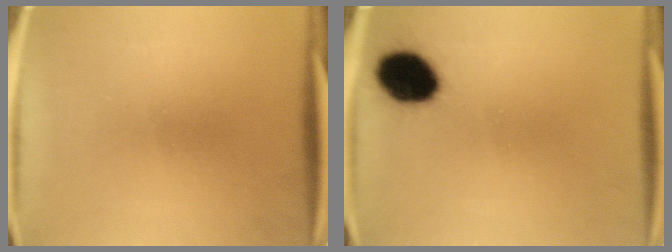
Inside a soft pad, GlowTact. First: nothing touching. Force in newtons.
{"total": 12.0}